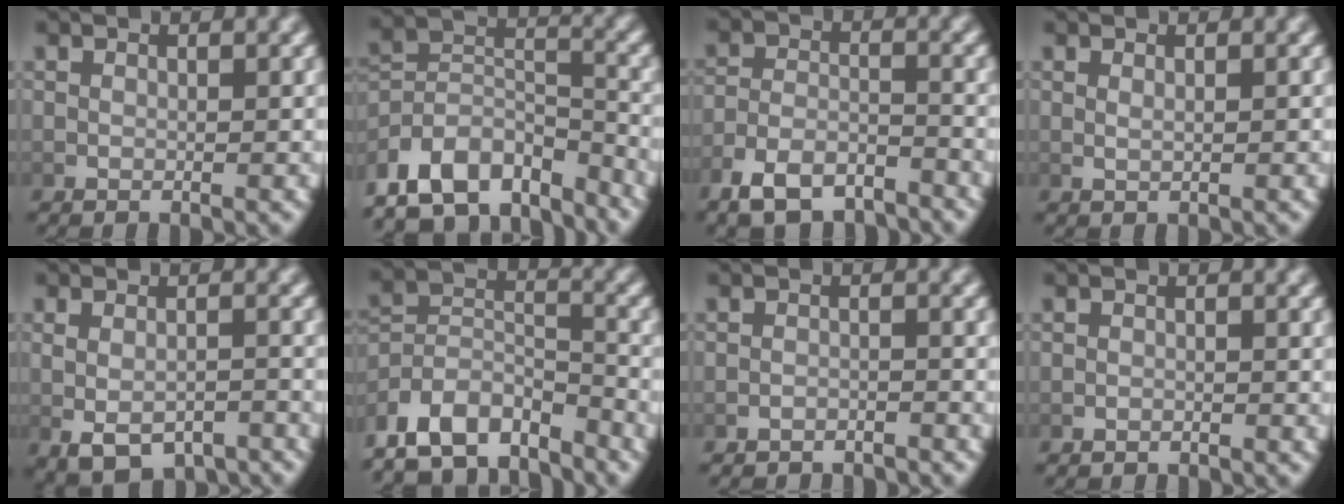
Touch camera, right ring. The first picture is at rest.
{"total": 12.9, "force": [-7.9, 8.3, 5.9], "torque": [-0.121, -0.070, -0.107]}
{"total": 4.9, "force": [-4.1, 1.9, 1.8], "torque": [-0.023, -0.006, -0.071]}
{"total": 0.5, "force": [0.3, -0.1, 0.4], "torque": [-0.010, -0.006, 0.011]}
{"total": 4.7, "force": [-3.0, 2.5, 2.6], "torque": [-0.052, -0.025, -0.032]}
{"total": 12.1, "force": [-8.2, 7.7, 4.6], "torque": [-0.107, -0.068, -0.116]}
{"total": 2.7, "force": [-2.7, 0.3, -0.1], "torque": [0.001, -0.006, -0.044]}
{"total": 1.0, "force": [-1.0, 0.0, 0.0], "torque": [-0.006, -0.005, -0.013]}